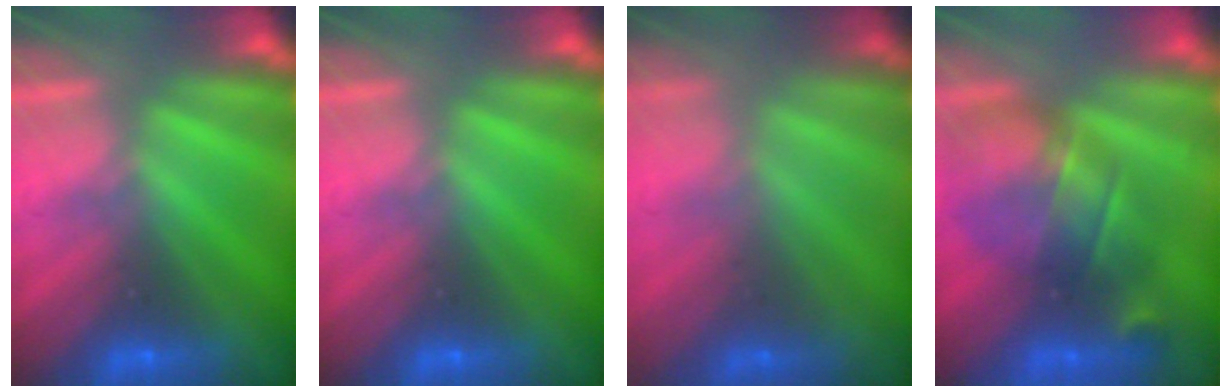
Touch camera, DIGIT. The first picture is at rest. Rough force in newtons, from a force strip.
{"total": 0.0}
{"total": 1.6}
{"total": 7.2}